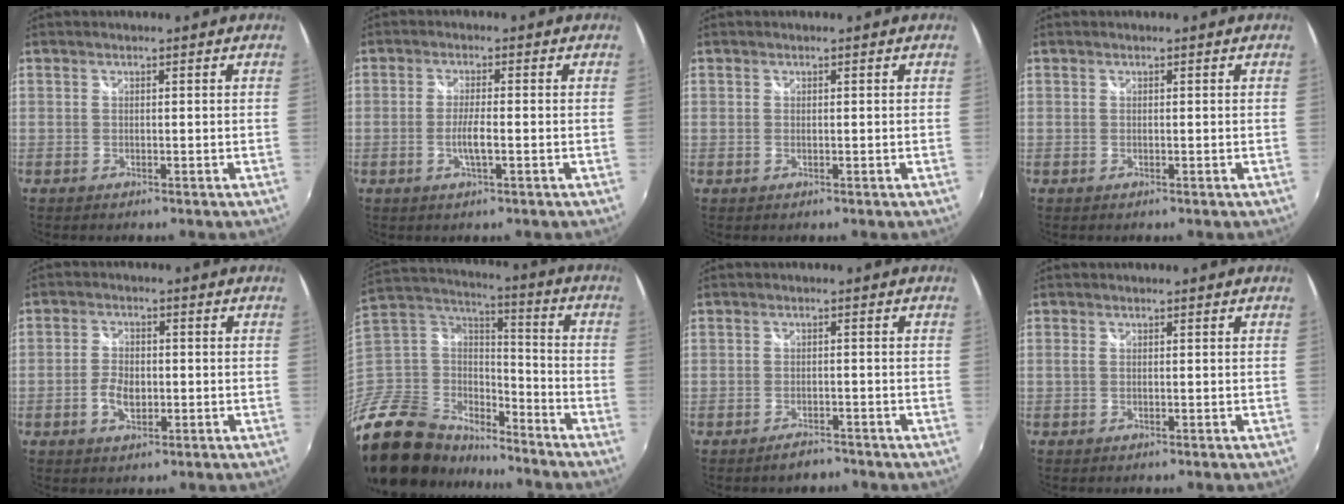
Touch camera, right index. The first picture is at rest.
{"total": 3.3, "force": [-1.1, 0.2, 3.1], "torque": [-0.060, -0.004, -0.021]}
{"total": 0.0}
{"total": 0.0}
{"total": 4.4, "force": [-1.3, 2.7, 3.3], "torque": [-0.071, 0.004, -0.022]}
{"total": 24.4, "force": [-18.4, 12.7, 9.9], "torque": [-0.239, 0.020, -0.314]}
{"total": 2.5, "force": [-2.3, 0.9, 0.6], "torque": [-0.014, 0.001, -0.035]}
{"total": 0.6, "force": [0.0, 0.3, 0.6], "torque": [-0.013, 0.000, -0.001]}